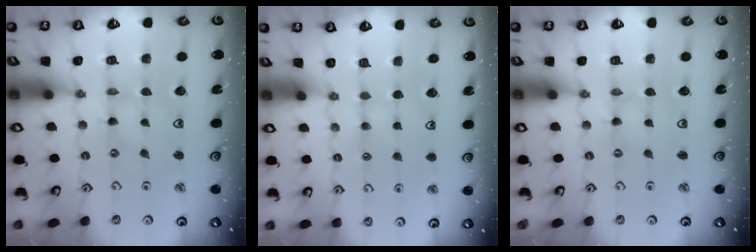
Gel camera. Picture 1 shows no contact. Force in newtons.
{"total": 2.6, "press": 2.5, "slide": 0.5}
{"total": 0.0}